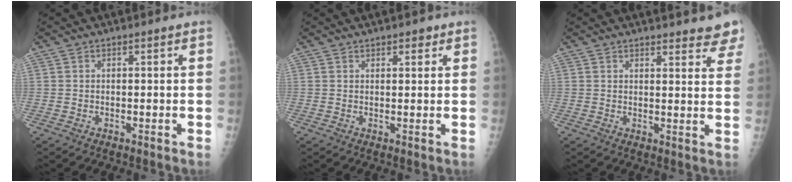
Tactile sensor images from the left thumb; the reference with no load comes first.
{"total": 1.9, "force": [1.3, 0.9, 1.0], "torque": [-0.001, -0.006, 0.015]}
{"total": 9.3, "force": [8.7, 1.8, 2.8], "torque": [0.001, -0.041, 0.081]}